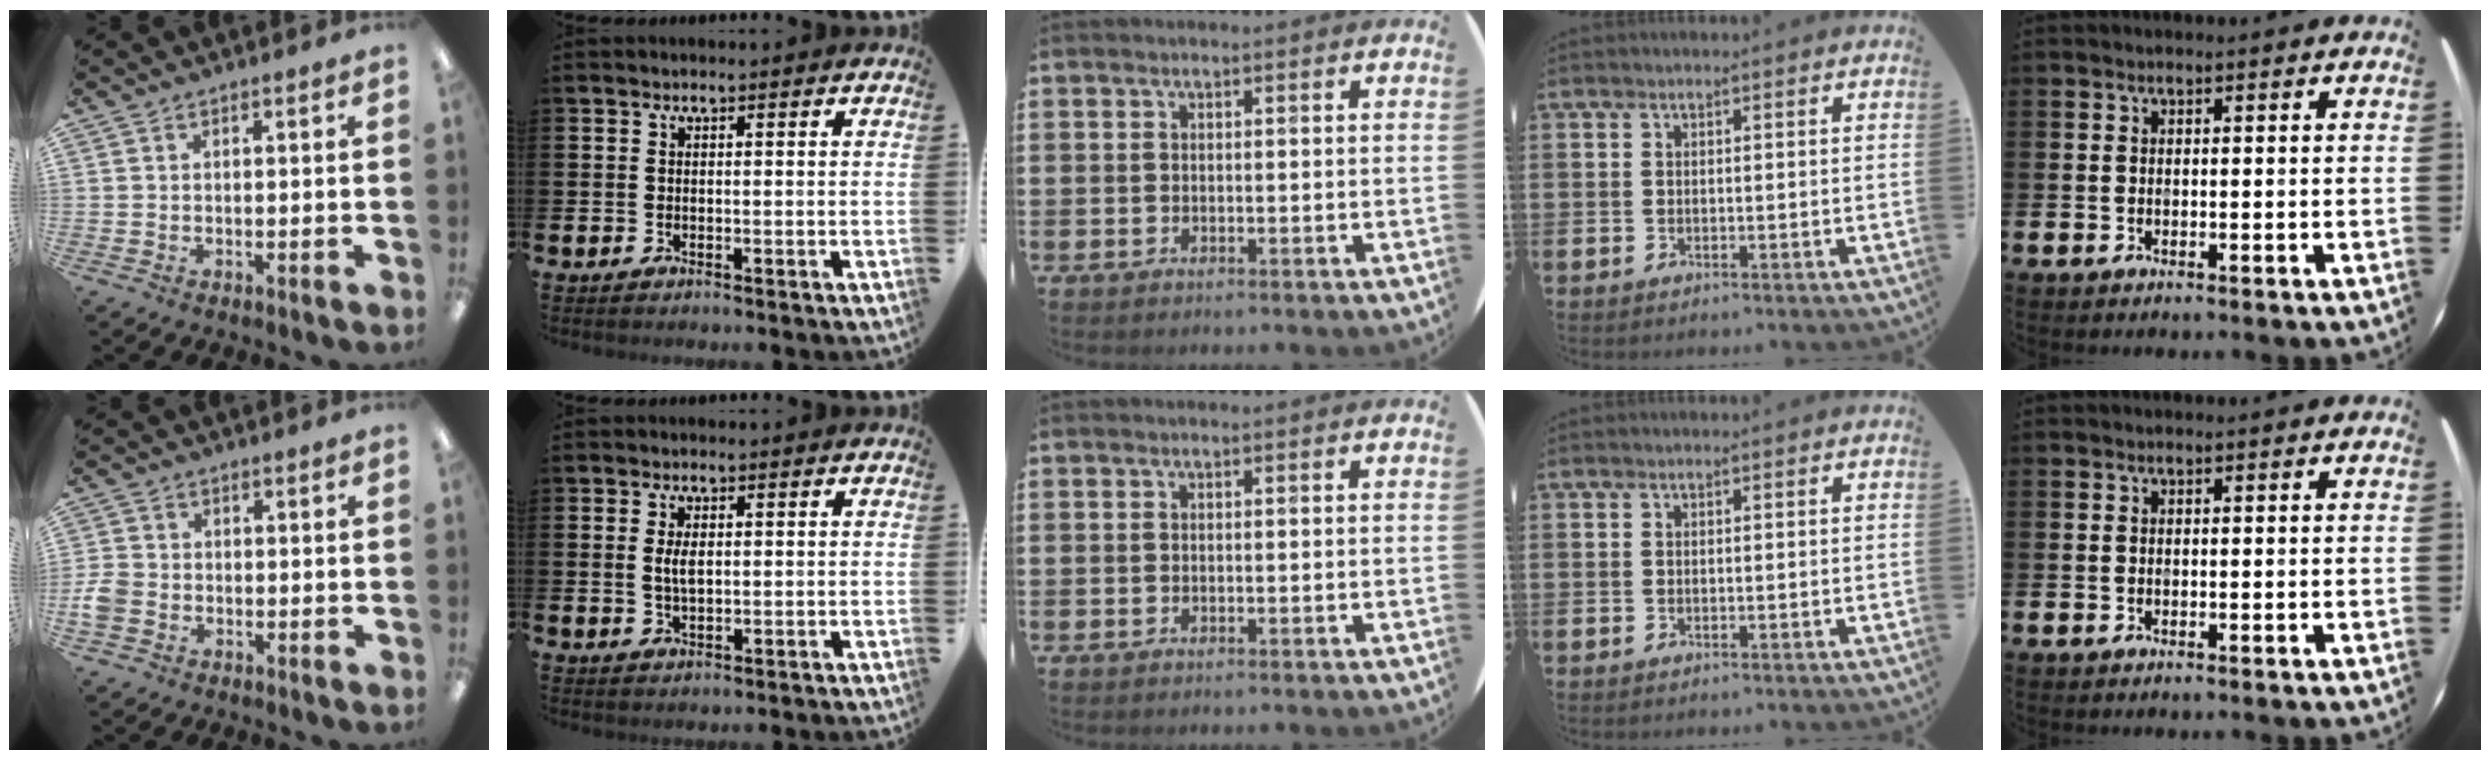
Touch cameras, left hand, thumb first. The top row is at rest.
{"thumb": {"total": 4.6, "force": [-1.5, 3.7, 2.2], "torque": [-0.047, 0.009, -0.027]}, "index": {"total": 2.8, "force": [0.6, 1.2, 2.4], "torque": [-0.042, 0.003, 0.006]}}